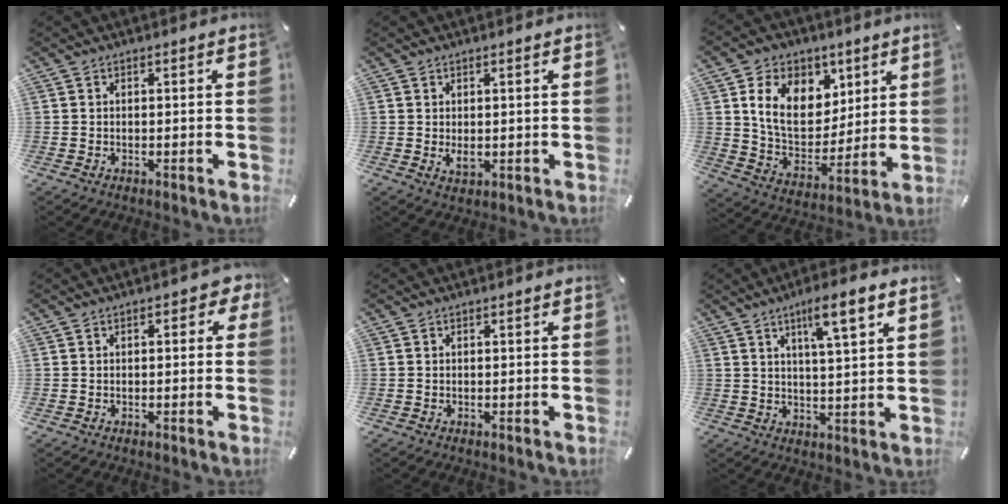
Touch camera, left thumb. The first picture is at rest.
{"total": 2.4, "force": [0.2, 1.0, 2.2], "torque": [-0.056, -0.005, -0.001]}
{"total": 14.4, "force": [6.3, 11.0, 6.9], "torque": [-0.116, -0.022, 0.122]}
{"total": 2.6, "force": [0.0, 1.6, 2.0], "torque": [-0.024, 0.004, -0.005]}
{"total": 0.0}
{"total": 7.8, "force": [4.8, 1.1, 6.1], "torque": [-0.097, -0.021, 0.075]}